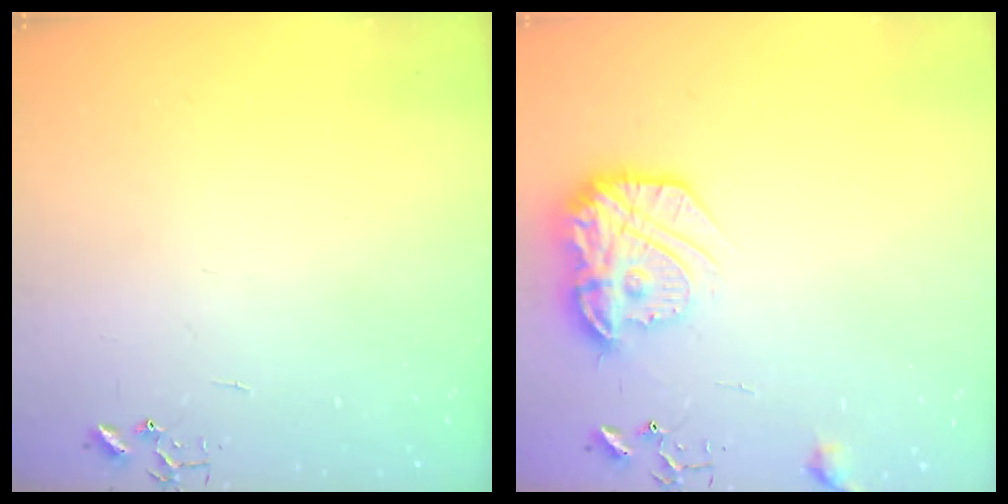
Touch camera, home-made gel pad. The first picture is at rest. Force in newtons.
{"total": 16.5, "press": 16.5, "slide": 1.1}